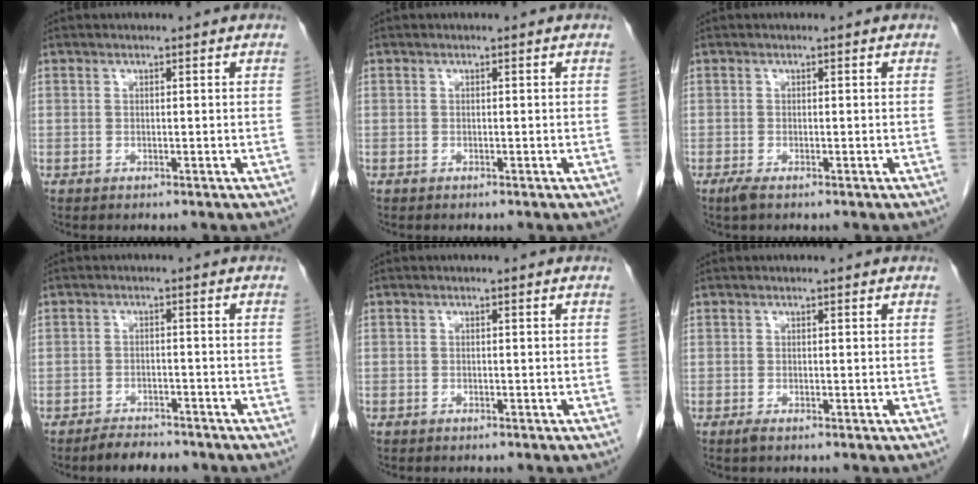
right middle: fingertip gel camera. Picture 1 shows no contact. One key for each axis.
{"total": 0.0}
{"total": 1.3, "fx": -0.8, "fy": 0.2, "fz": 0.9, "tx": -0.026, "ty": -0.005, "tz": -0.016}
{"total": 4.2, "fx": -3.7, "fy": 1.5, "fz": 1.3, "tx": -0.024, "ty": -0.001, "tz": -0.057}
{"total": 0.6, "fx": -0.4, "fy": 0.3, "fz": 0.0, "tx": -0.004, "ty": 0.002, "tz": -0.007}
{"total": 0.7, "fx": -0.5, "fy": 0.0, "fz": 0.4, "tx": -0.012, "ty": -0.002, "tz": -0.008}